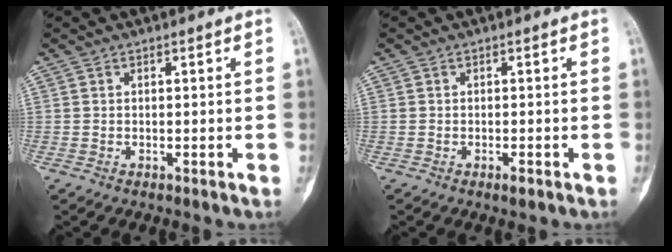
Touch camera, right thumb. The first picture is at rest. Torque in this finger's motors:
{"motor_torque": [0.19, 0.05, 0.04, -0.03, 0.14]}